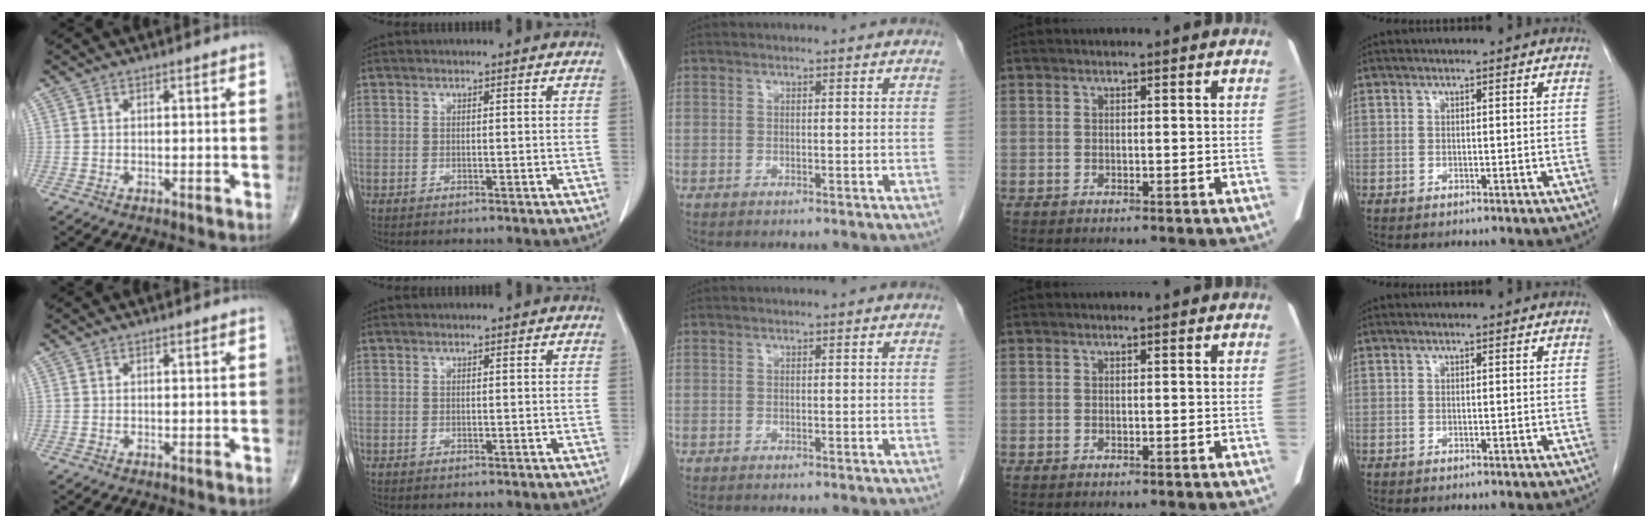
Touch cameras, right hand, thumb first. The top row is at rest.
{}